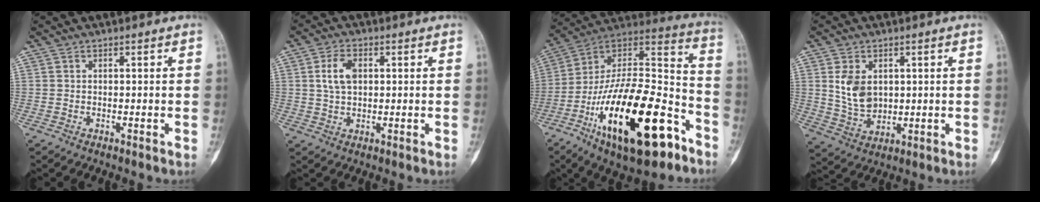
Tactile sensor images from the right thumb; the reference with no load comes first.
{"total": 5.7, "force": [1.3, 3.6, 4.3], "torque": [-0.079, 0.004, 0.022]}
{"total": 31.9, "force": [-14.7, 12.7, 25.3], "torque": [-0.424, 0.068, -0.235]}
{"total": 7.9, "force": [1.9, 5.5, 5.3], "torque": [-0.082, -0.012, 0.050]}